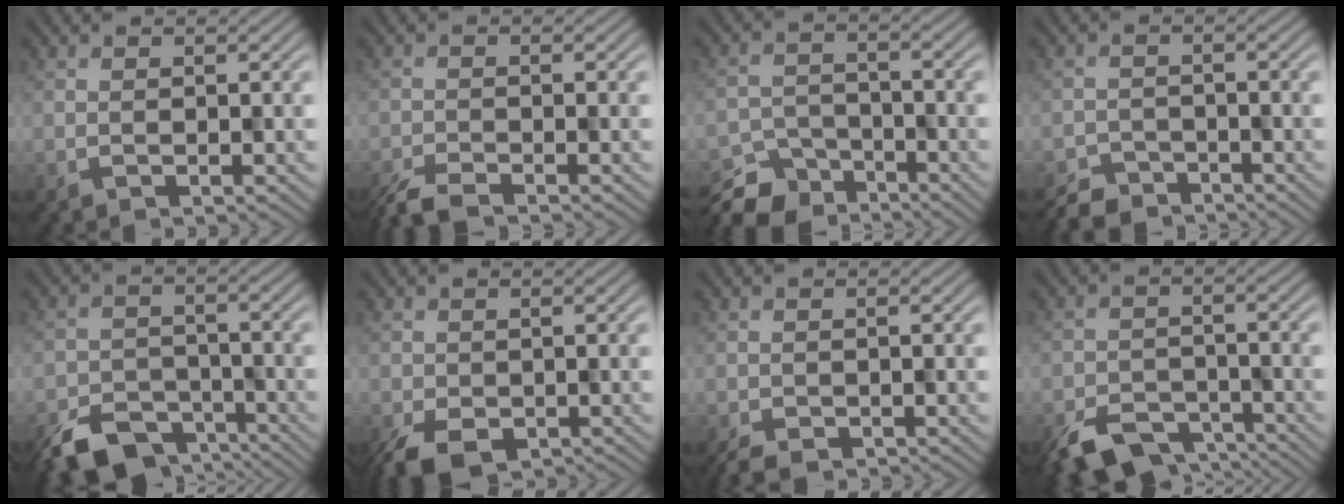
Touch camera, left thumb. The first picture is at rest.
{"total": 4.4, "force": [-3.9, 0.7, 1.8], "torque": [-0.036, -0.013, -0.070]}
{"total": 8.1, "force": [-7.2, 3.3, 1.8], "torque": [-0.031, -0.021, -0.117]}
{"total": 4.1, "force": [-3.9, 1.3, 0.2], "torque": [0.000, -0.012, -0.065]}
{"total": 8.2, "force": [-6.3, 4.0, 3.3], "torque": [-0.057, -0.019, -0.100]}
{"total": 5.6, "force": [-3.4, 2.9, 3.3], "torque": [-0.066, -0.024, -0.053]}
{"total": 2.6, "force": [-2.2, 1.0, 1.1], "torque": [-0.023, -0.012, -0.032]}
{"total": 7.3, "force": [-5.6, 3.4, 3.2], "torque": [-0.055, -0.019, -0.090]}